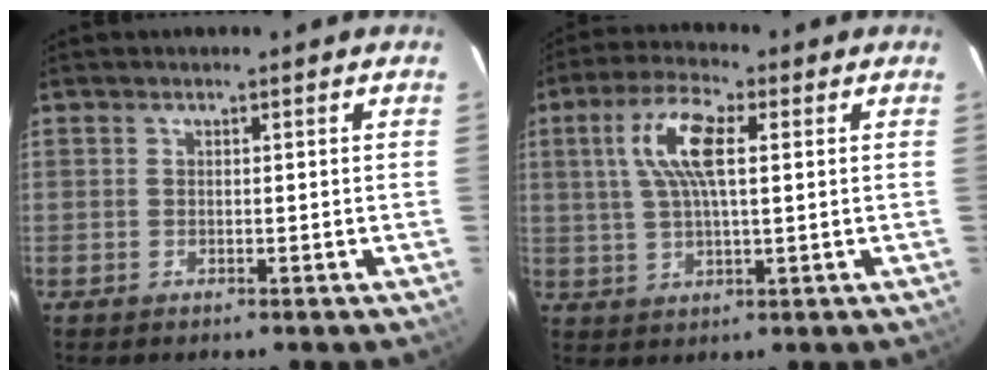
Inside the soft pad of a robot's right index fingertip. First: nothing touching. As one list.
[{"total": 9.6, "force": [2.5, 3.1, 8.7], "torque": [-0.173, 0.017, 0.046]}]